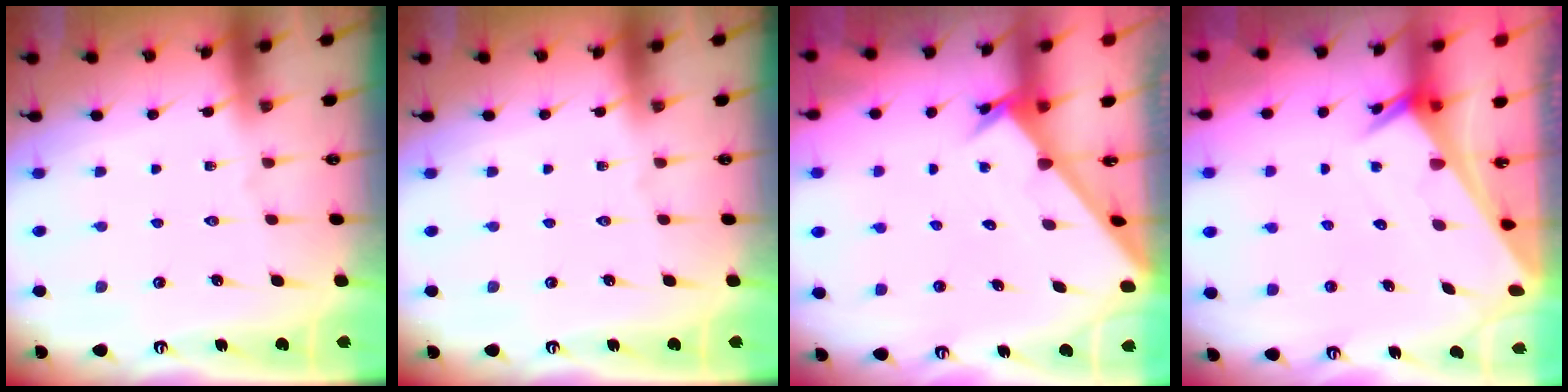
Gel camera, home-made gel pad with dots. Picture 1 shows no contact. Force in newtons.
{"total": 0.0}
{"total": 2.4, "press": 2.4, "slide": 0.2}
{"total": 2.7, "press": 2.7, "slide": 0.1}